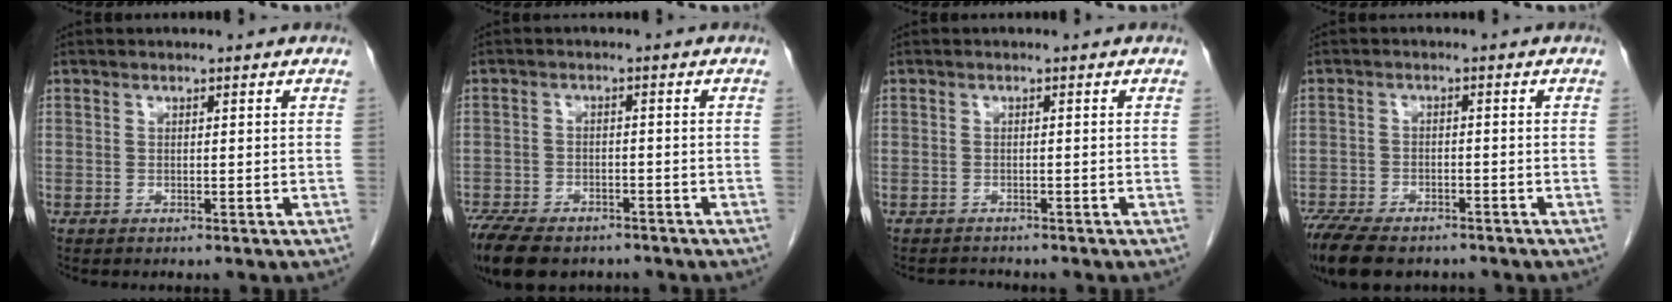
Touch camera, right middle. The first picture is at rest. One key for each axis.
{"total": 13.3, "fx": -9.7, "fy": 6.4, "fz": 6.5, "tx": -0.145, "ty": -0.011, "tz": -0.144}
{"total": 1.3, "fx": -1.3, "fy": 0.2, "fz": -0.4, "tx": 0.001, "ty": -0.007, "tz": -0.019}
{"total": 12.6, "fx": -9.5, "fy": 5.4, "fz": 6.2, "tx": -0.134, "ty": -0.010, "tz": -0.143}